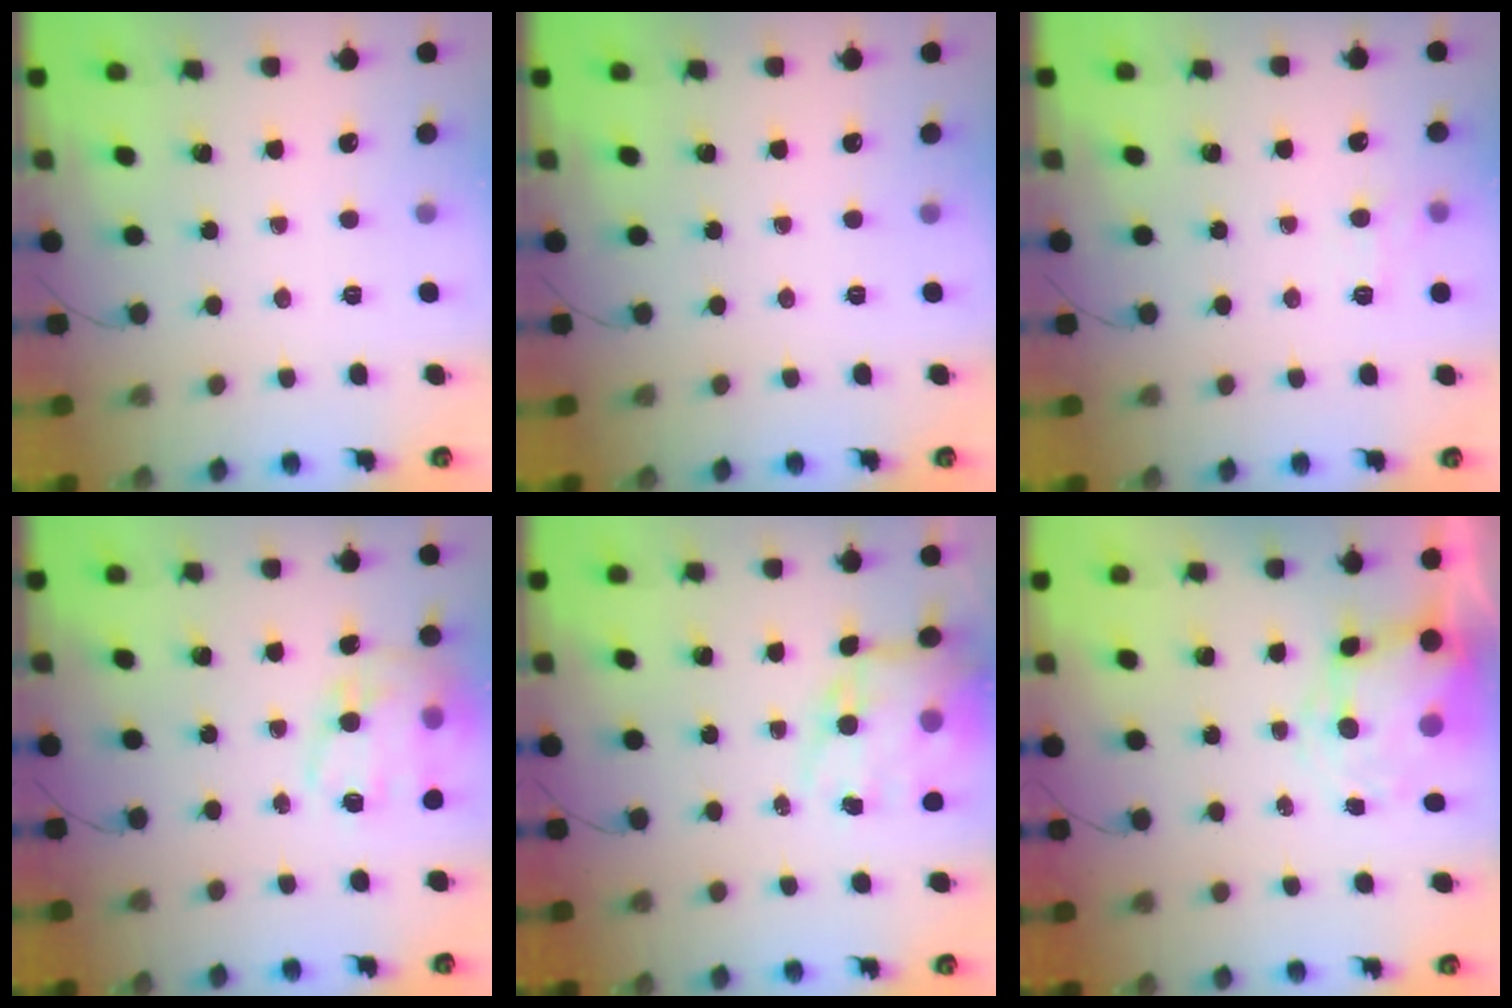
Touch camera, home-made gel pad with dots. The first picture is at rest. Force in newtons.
{"total": 0.0}
{"total": 6.5, "press": 6.2, "slide": 2.0}
{"total": 17.0, "press": 16.8, "slide": 2.4}
{"total": 16.3, "press": 15.8, "slide": 3.9}
{"total": 5.8, "press": 5.7, "slide": 1.2}